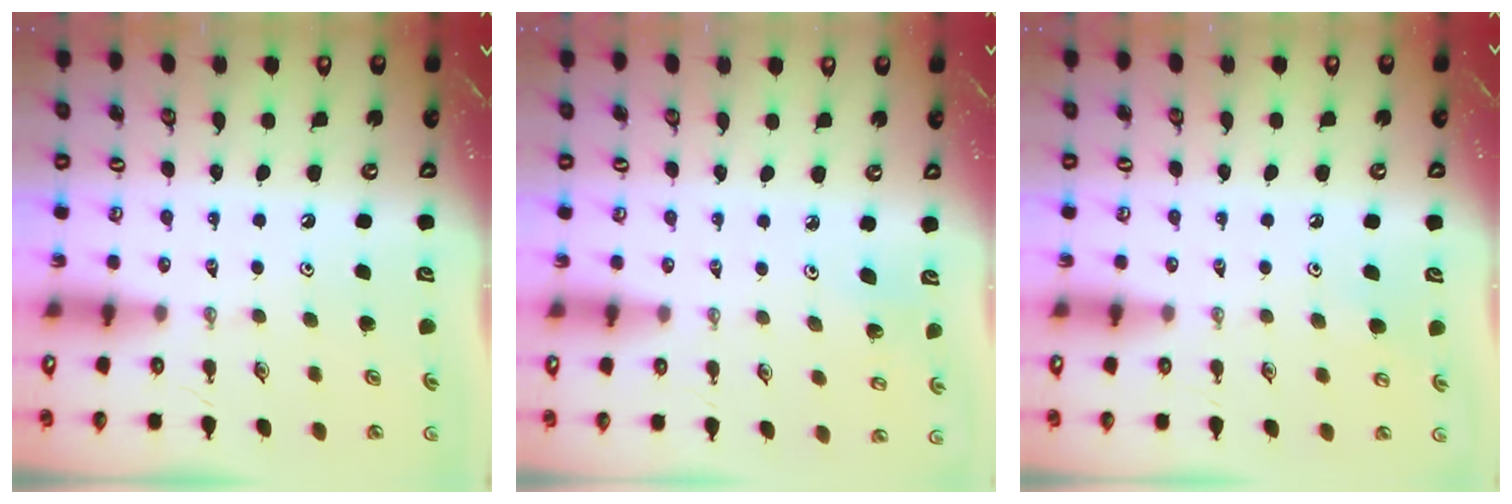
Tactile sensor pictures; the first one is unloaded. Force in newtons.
{"total": 3.0, "press": 2.8, "slide": 1.1}
{"total": 4.3, "press": 4.3, "slide": 0.3}